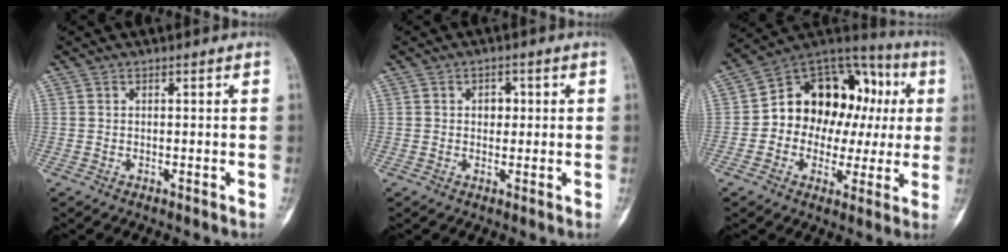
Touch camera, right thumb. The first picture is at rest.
{"total": 3.2, "force": [0.5, 2.5, 2.0], "torque": [-0.008, 0.004, 0.003]}
{"total": 20.4, "force": [1.4, 15.1, 13.7], "torque": [-0.141, 0.056, 0.022]}